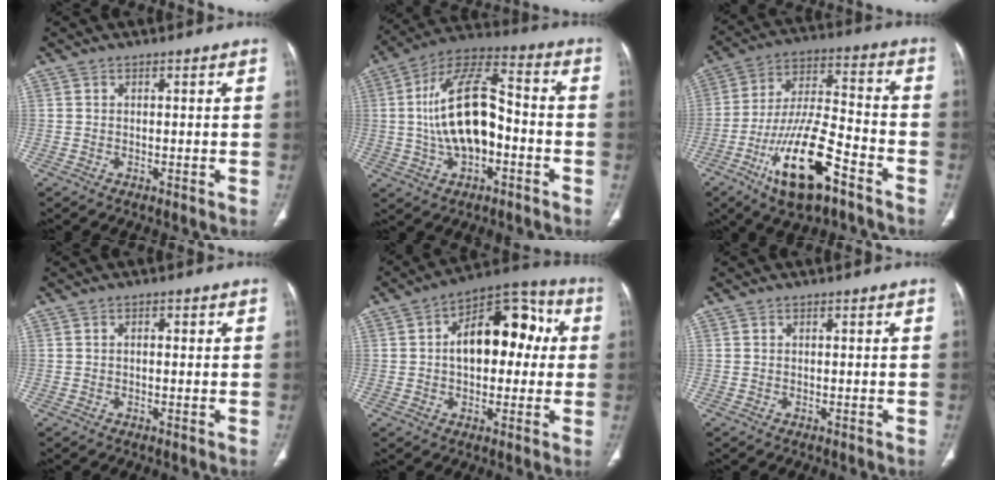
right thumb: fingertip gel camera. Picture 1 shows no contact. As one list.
[{"total": 17.1, "force": [-2.0, 8.8, 14.5], "torque": [-0.261, 0.043, -0.038]}, {"total": 18.2, "force": [-9.4, 6.3, 14.2], "torque": [-0.254, 0.058, -0.161]}, {"total": 0.9, "force": [0.1, 0.5, 0.7], "torque": [-0.012, 0.003, -0.001]}, {"total": 16.0, "force": [1.9, 9.6, 12.7], "torque": [-0.145, 0.041, 0.021]}, {"total": 0.0}]